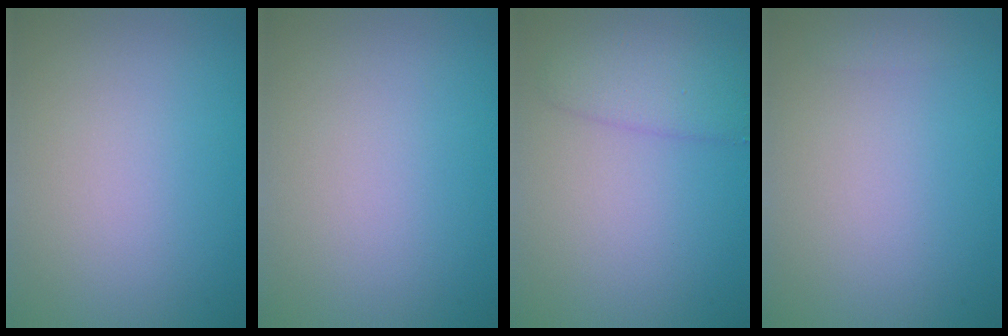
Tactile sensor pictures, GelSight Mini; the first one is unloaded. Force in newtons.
{"total": 0.0}
{"total": 2.9, "press": 2.9, "slide": 0.1}
{"total": 0.7, "press": 0.7, "slide": 0.1}